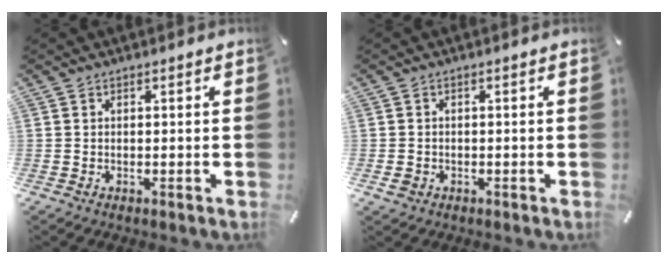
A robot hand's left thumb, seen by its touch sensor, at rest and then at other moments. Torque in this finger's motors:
{"motor_torque": [0.05, -0.14, 0.03, -0.06, -0.01]}